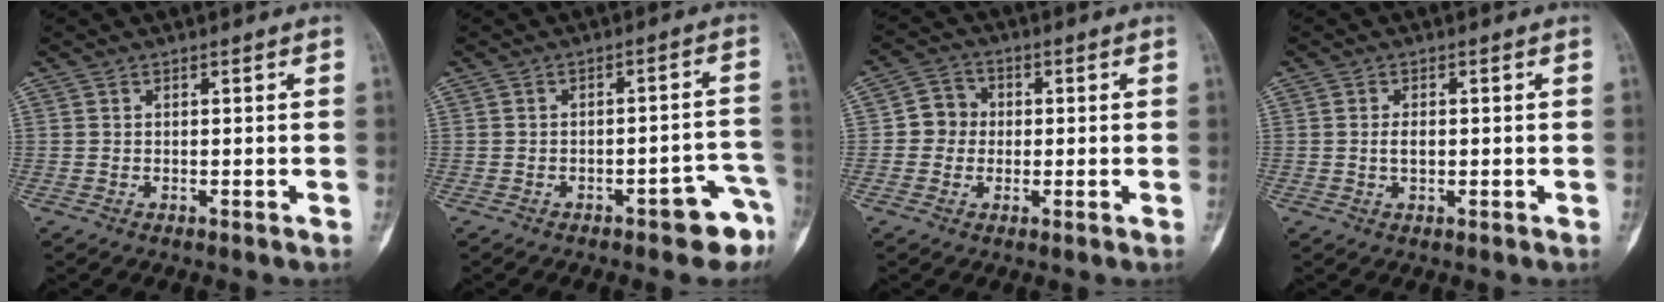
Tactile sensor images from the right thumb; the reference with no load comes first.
{"total": 7.7, "force": [-4.5, 2.9, 5.6], "torque": [-0.041, 0.042, -0.051]}
{"total": 4.9, "force": [-0.1, 4.7, 1.7], "torque": [0.000, 0.011, -0.014]}
{"total": 2.1, "force": [-0.1, 1.1, 1.7], "torque": [-0.029, 0.002, -0.002]}